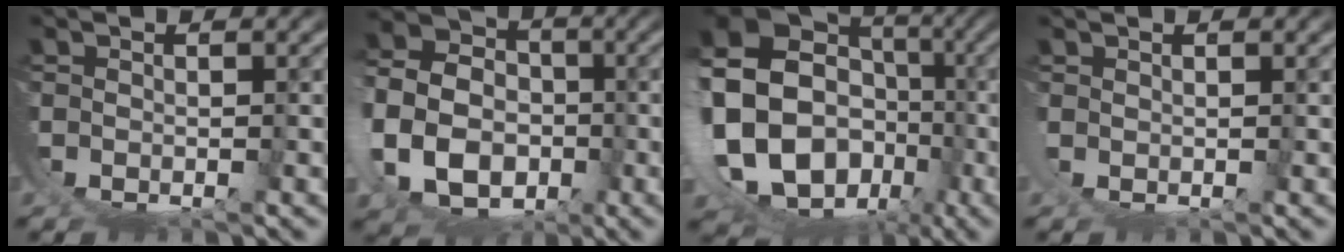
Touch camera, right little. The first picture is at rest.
{"total": 11.6, "force": [-0.6, 9.1, 7.1], "torque": [-0.139, -0.035, -0.005]}
{"total": 20.5, "force": [-3.6, 16.9, 11.1], "torque": [-0.259, -0.073, -0.044]}
{"total": 1.0, "force": [0.8, -0.4, 0.4], "torque": [-0.017, -0.007, 0.019]}